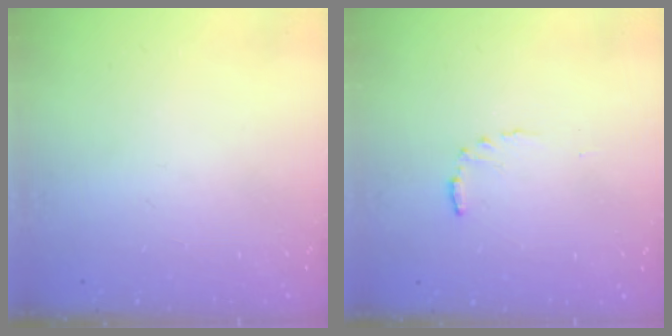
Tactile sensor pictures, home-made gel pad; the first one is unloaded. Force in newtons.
{"total": 4.5, "press": 4.4, "slide": 0.6}